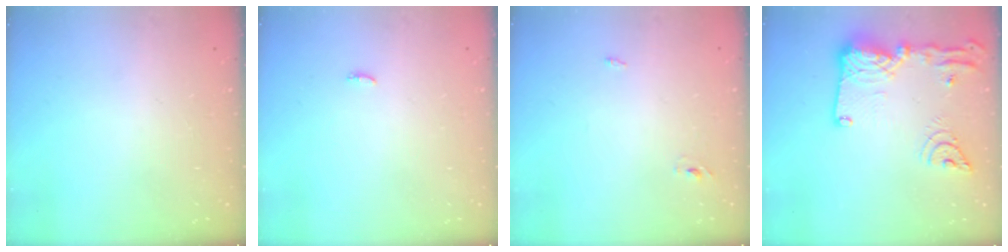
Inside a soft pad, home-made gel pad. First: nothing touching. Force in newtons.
{"total": 5.6, "press": 3.4, "slide": 4.4}
{"total": 2.3, "press": 2.1, "slide": 1.0}
{"total": 20.1, "press": 19.9, "slide": 2.3}